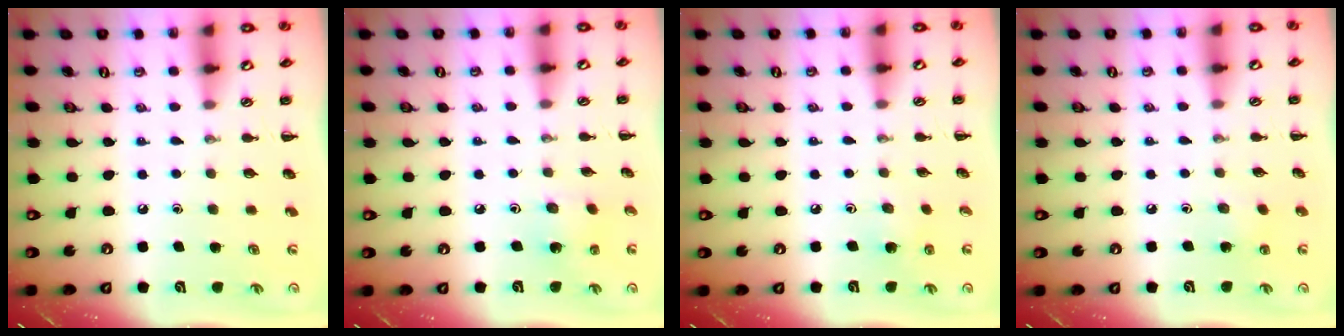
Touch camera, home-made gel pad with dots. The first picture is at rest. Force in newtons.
{"total": 2.7, "press": 2.6, "slide": 0.7}
{"total": 3.8, "press": 3.6, "slide": 1.2}
{"total": 5.8, "press": 5.6, "slide": 1.6}